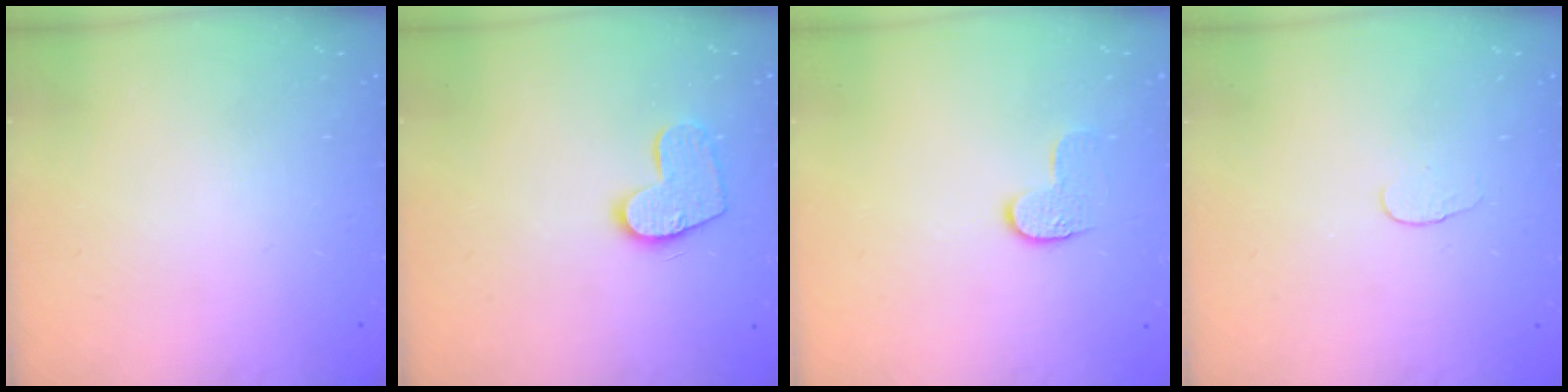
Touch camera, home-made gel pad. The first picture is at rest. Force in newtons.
{"total": 11.4, "press": 11.3, "slide": 0.6}
{"total": 6.0, "press": 6.0, "slide": 0.5}
{"total": 3.8, "press": 3.8, "slide": 0.3}